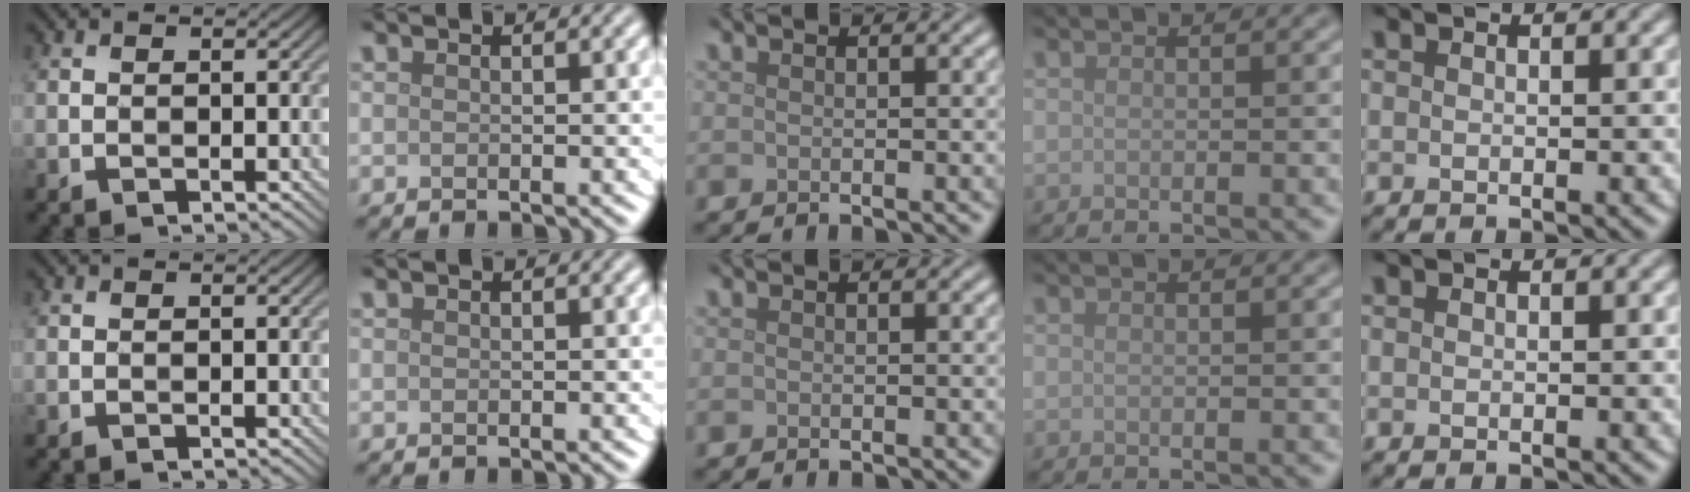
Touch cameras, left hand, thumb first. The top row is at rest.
{}